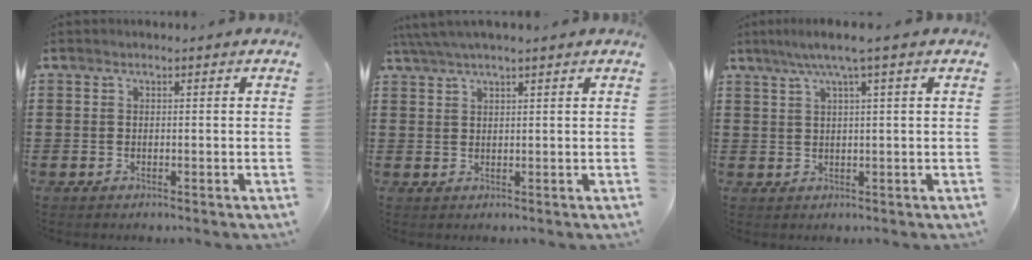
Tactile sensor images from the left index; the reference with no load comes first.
{"total": 3.0, "force": [2.4, 0.1, 1.8], "torque": [-0.041, 0.001, 0.045]}
{"total": 3.9, "force": [2.0, -0.4, 3.3], "torque": [-0.068, -0.001, 0.032]}